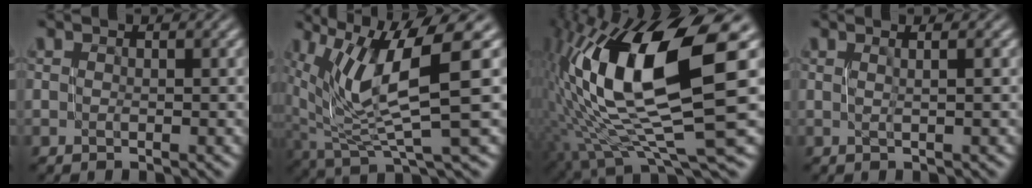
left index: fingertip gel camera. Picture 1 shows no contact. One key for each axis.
{"total": 10.1, "fx": 2.6, "fy": 2.7, "fz": 9.4, "tx": -0.175, "ty": -0.001, "tz": 0.055}
{"total": 14.1, "fx": 3.1, "fy": 4.2, "fz": 13.1, "tx": -0.263, "ty": 0.003, "tz": 0.063}
{"total": 1.2, "fx": 0.3, "fy": 0.4, "fz": 1.1, "tx": -0.015, "ty": 0.007, "tz": -0.001}